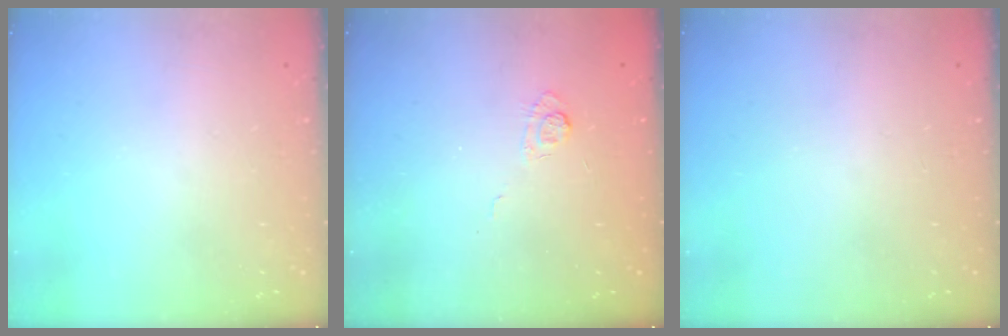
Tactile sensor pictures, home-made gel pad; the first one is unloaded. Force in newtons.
{"total": 2.9, "press": 2.4, "slide": 1.6}
{"total": 0.0}